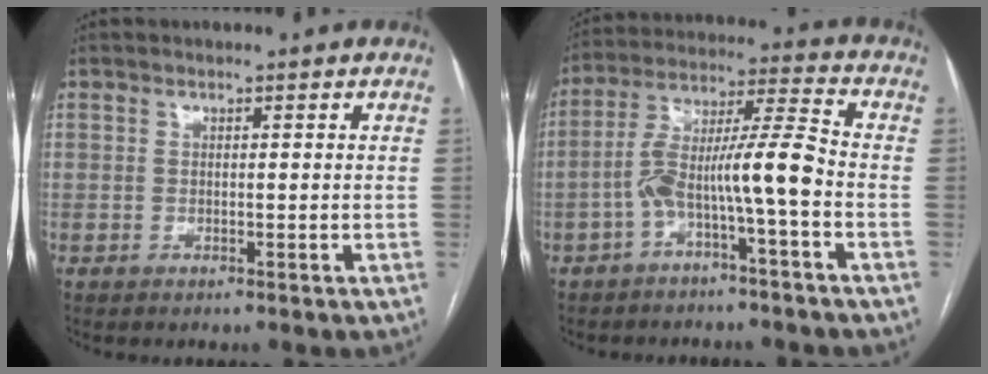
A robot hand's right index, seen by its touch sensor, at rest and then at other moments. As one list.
[{"total": 10.1, "force": [-3.4, 0.1, 9.5], "torque": [-0.175, 0.036, -0.062]}]